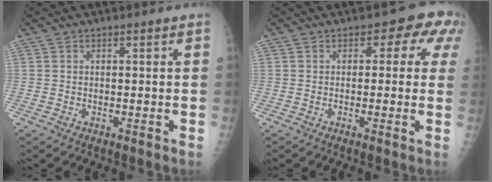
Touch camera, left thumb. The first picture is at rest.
{"total": 5.5, "force": [1.5, 3.6, 3.9], "torque": [0.006, 0.008, 0.000]}